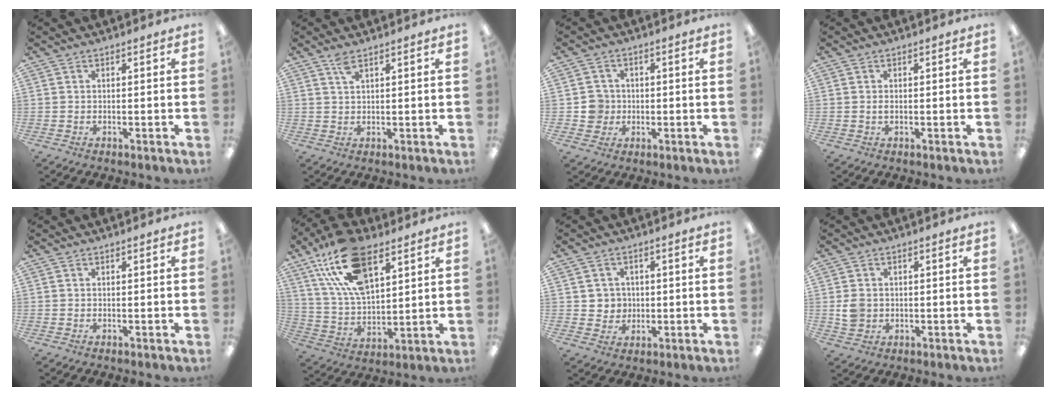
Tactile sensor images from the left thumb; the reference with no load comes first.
{"total": 2.4, "force": [1.7, 0.6, 1.6], "torque": [-0.038, 0.003, 0.031]}
{"total": 4.6, "force": [-0.2, 4.6, 0.6], "torque": [-0.005, 0.006, -0.006]}
{"total": 0.6, "force": [0.0, 0.3, 0.5], "torque": [-0.012, 0.002, 0.000]}
{"total": 0.0}
{"total": 20.4, "force": [11.6, 10.4, 13.1], "torque": [-0.267, -0.040, 0.204]}
{"total": 4.1, "force": [1.2, 4.0, 0.0], "torque": [-0.001, 0.001, 0.018]}
{"total": 4.0, "force": [0.1, 3.6, 1.9], "torque": [-0.028, 0.005, 0.004]}